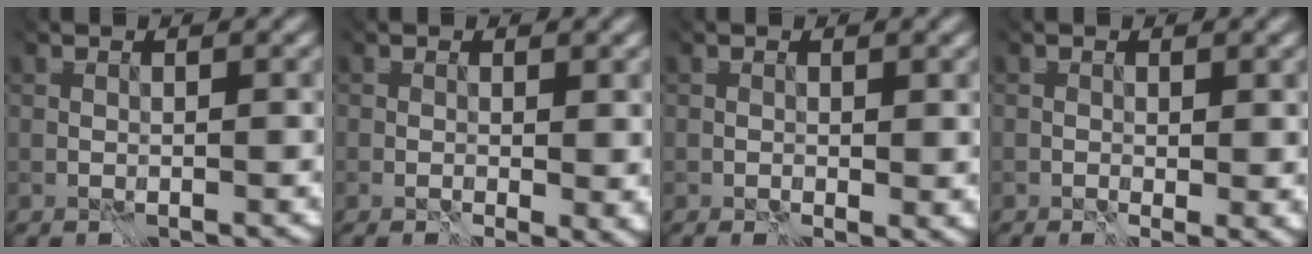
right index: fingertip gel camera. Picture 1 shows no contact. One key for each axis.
{"total": 3.9, "fx": 1.3, "fy": 1.9, "fz": 3.2, "tx": -0.025, "ty": 0.005, "tz": 0.010}
{"total": 1.0, "fx": 0.2, "fy": 0.4, "fz": 0.9, "tx": -0.010, "ty": -0.004, "tz": -0.004}
{"total": 1.2, "fx": 0.2, "fy": 0.5, "fz": 1.1, "tx": -0.011, "ty": -0.004, "tz": -0.005}